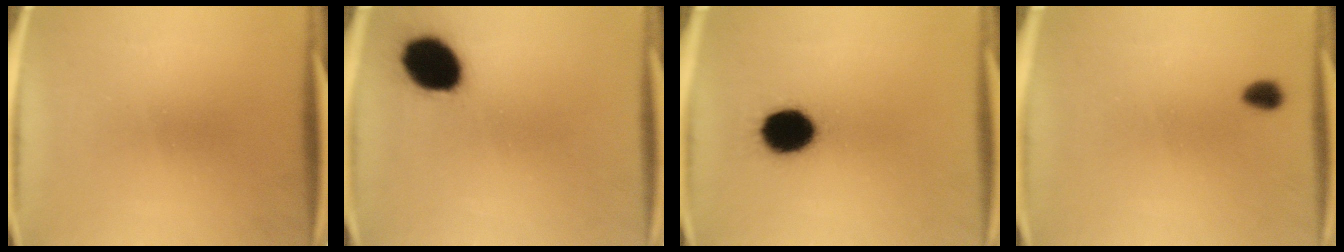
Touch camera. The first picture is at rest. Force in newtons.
{"total": 13.9}
{"total": 13.4}
{"total": 3.0}